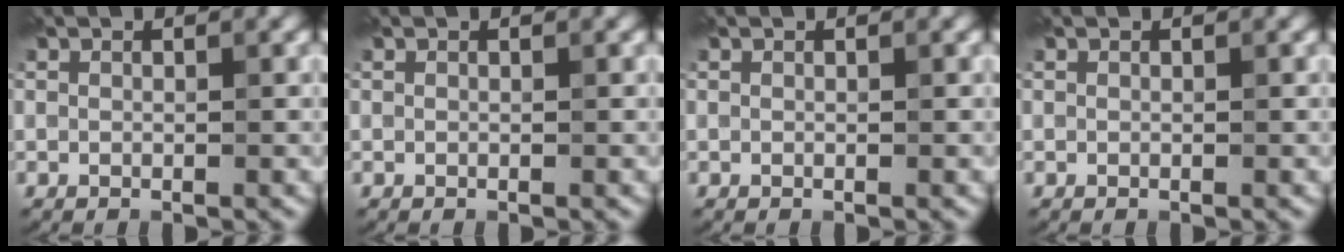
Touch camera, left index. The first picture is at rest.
{"total": 0.0}
{"total": 0.0}
{"total": 0.0}